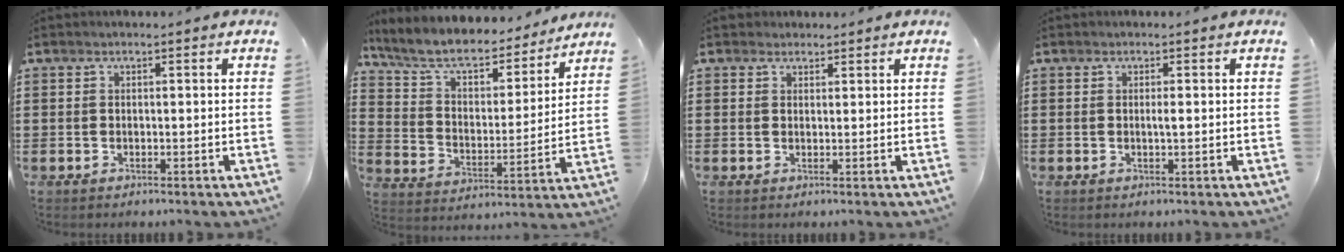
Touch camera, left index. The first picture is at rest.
{"total": 7.6, "force": [6.5, 2.3, 3.2], "torque": [-0.091, -0.040, 0.109]}
{"total": 1.5, "force": [1.3, 0.8, -0.1], "torque": [-0.002, 0.005, 0.027]}
{"total": 1.0, "force": [0.0, 0.1, 1.0], "torque": [-0.020, -0.004, 0.001]}